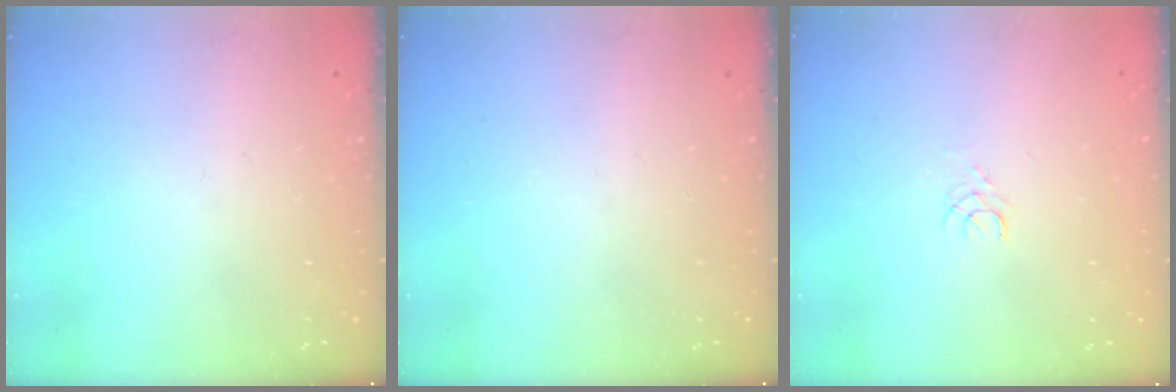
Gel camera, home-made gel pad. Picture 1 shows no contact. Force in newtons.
{"total": 0.0}
{"total": 2.4, "press": 2.4, "slide": 0.3}